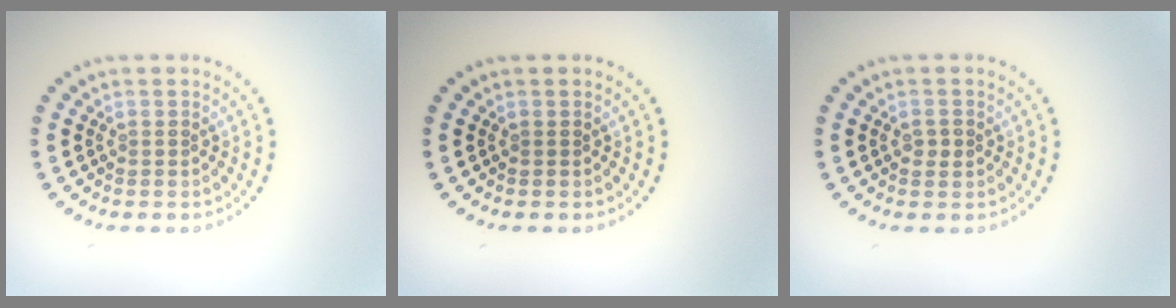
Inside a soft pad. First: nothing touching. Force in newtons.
{"total": 0.0}
{"total": 1.0, "press": 1.0, "slide": 0.2}